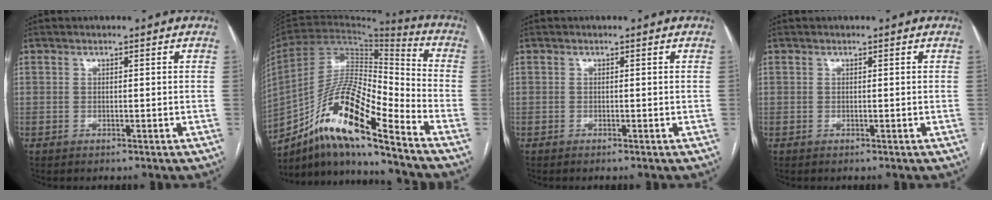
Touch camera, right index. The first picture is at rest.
{"total": 18.0, "force": [-11.7, 2.6, 13.4], "torque": [-0.259, 0.005, -0.209]}
{"total": 0.0}
{"total": 0.0}